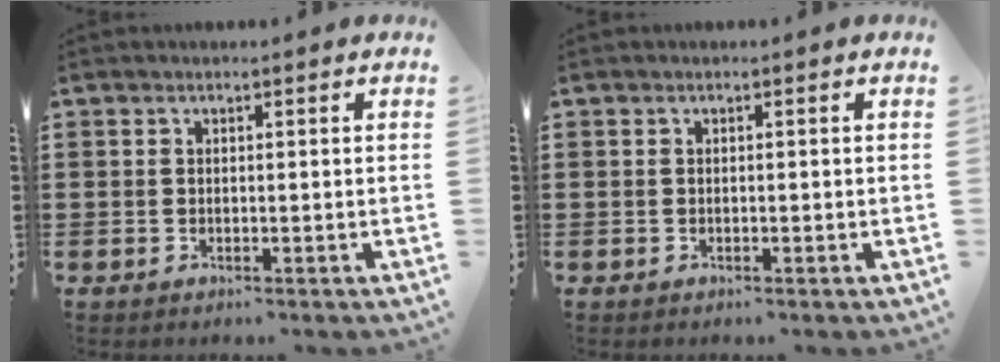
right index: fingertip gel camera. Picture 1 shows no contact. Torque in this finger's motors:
{"motor_torque": [0.31, 0.36, 0.00, 0.00]}